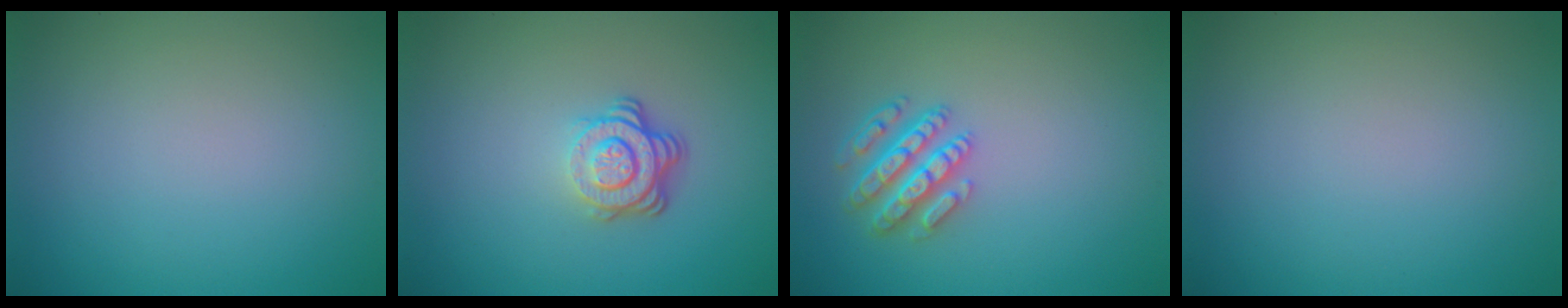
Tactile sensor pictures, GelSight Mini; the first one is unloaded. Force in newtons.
{"total": 3.9, "press": 2.7, "slide": 2.8}
{"total": 3.8, "press": 3.4, "slide": 1.6}
{"total": 0.0}